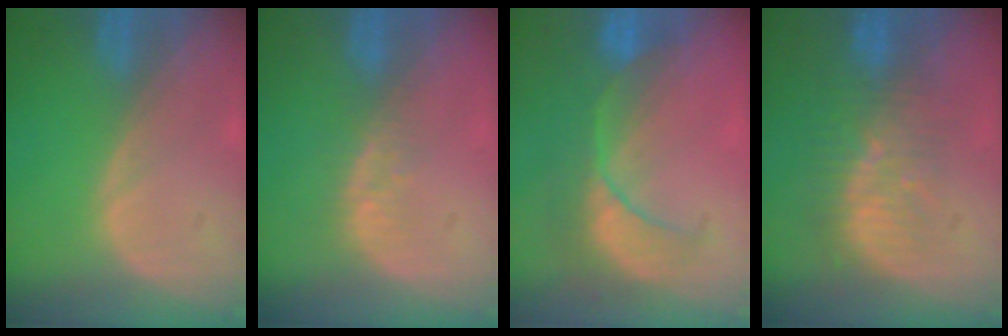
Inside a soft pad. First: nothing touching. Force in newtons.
{"total": 3.2, "press": 2.6, "slide": 1.8}
{"total": 8.4, "press": 8.1, "slide": 2.2}
{"total": 8.3, "press": 7.7, "slide": 3.1}